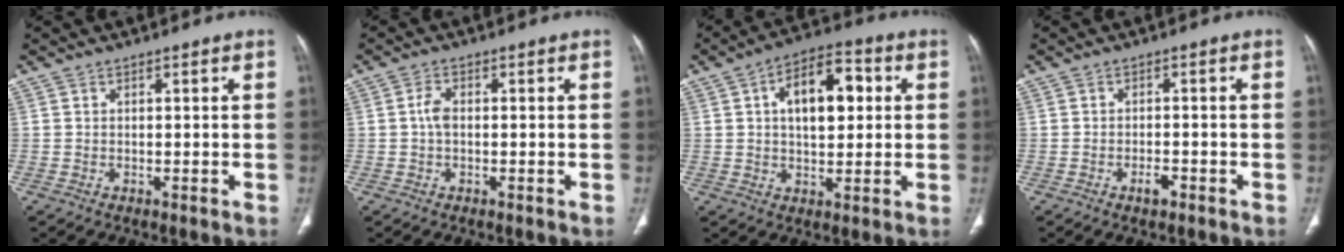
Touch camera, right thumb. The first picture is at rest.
{"total": 2.4, "force": [-0.1, 1.4, 1.9], "torque": [-0.040, 0.003, -0.007]}
{"total": 12.3, "force": [2.6, 6.6, 10.1], "torque": [-0.129, 0.014, 0.035]}
{"total": 2.0, "force": [-1.2, 0.9, 1.4], "torque": [-0.019, 0.008, -0.019]}